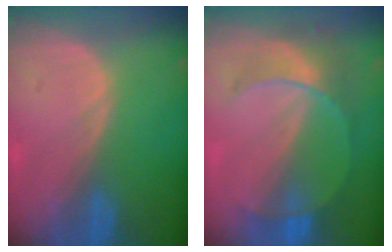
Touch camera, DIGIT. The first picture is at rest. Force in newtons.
{"total": 7.6, "press": 6.8, "slide": 3.5}